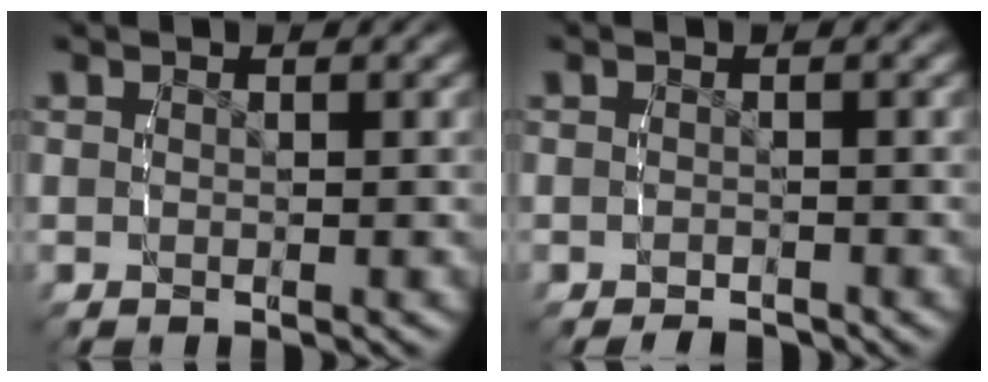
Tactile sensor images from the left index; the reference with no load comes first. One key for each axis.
{"total": 1.7, "fx": -1.6, "fy": 0.5, "fz": 0.2, "tx": -0.011, "ty": -0.008, "tz": -0.024}